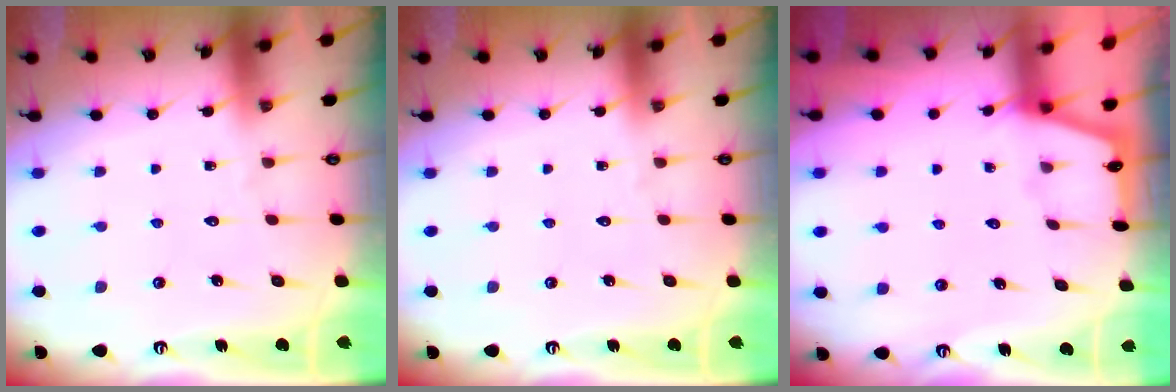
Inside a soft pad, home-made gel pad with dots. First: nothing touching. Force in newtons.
{"total": 0.0}
{"total": 1.4, "press": 1.3, "slide": 0.3}